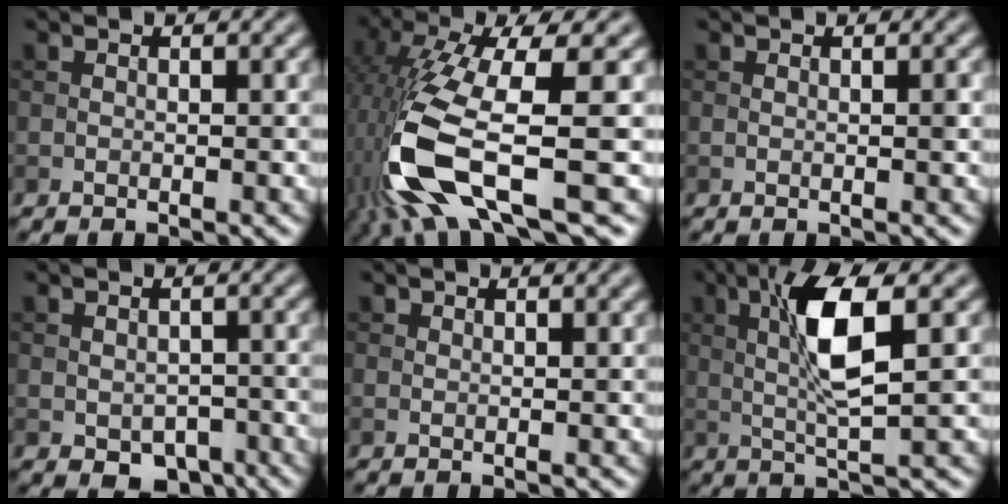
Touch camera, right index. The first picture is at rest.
{"total": 12.2, "force": [-4.1, 3.5, 10.9], "torque": [-0.236, -0.009, -0.076]}
{"total": 0.5, "force": [0.1, 0.0, 0.5], "torque": [-0.007, -0.001, 0.000]}
{"total": 3.4, "force": [-1.6, 2.2, 2.1], "torque": [-0.029, -0.011, -0.019]}
{"total": 1.4, "force": [1.1, 0.3, 0.8], "torque": [-0.010, -0.002, 0.016]}
{"total": 6.5, "force": [1.2, 1.2, 6.3], "torque": [-0.129, 0.008, 0.022]}